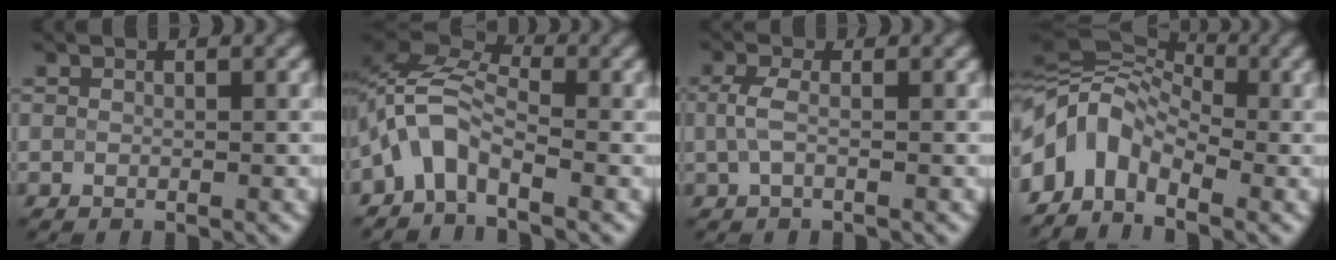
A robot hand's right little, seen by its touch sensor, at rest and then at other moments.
{"total": 4.8, "force": [-2.6, 2.2, 3.3], "torque": [-0.061, 0.012, -0.068]}
{"total": 1.9, "force": [0.0, 0.8, 1.7], "torque": [-0.045, 0.001, -0.003]}
{"total": 8.0, "force": [-1.8, 5.2, 5.8], "torque": [-0.101, 0.018, -0.063]}